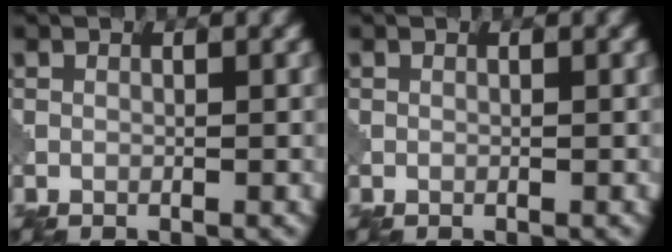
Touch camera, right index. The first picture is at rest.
{"total": 0.0}